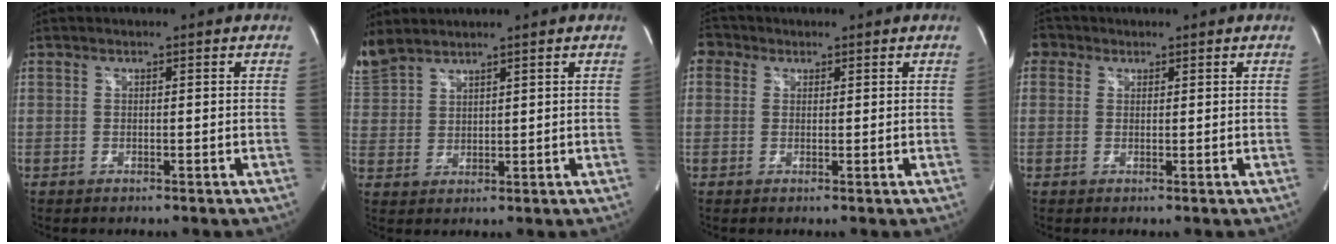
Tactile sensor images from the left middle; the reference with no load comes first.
{"total": 7.0, "force": [6.4, 2.1, 1.8], "torque": [-0.064, 0.016, 0.144]}
{"total": 2.9, "force": [1.3, 2.5, 0.7], "torque": [-0.012, 0.017, 0.021]}
{"total": 2.5, "force": [1.2, 2.2, 0.5], "torque": [-0.004, 0.013, 0.017]}